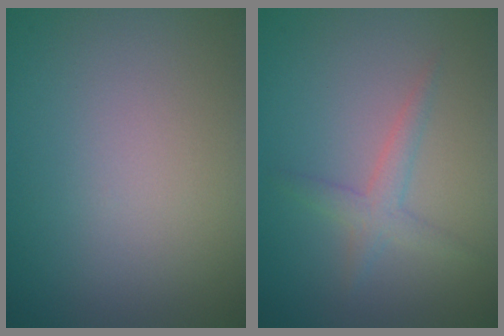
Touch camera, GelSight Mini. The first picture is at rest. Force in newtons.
{"total": 1.9, "press": 1.9, "slide": 0.0}